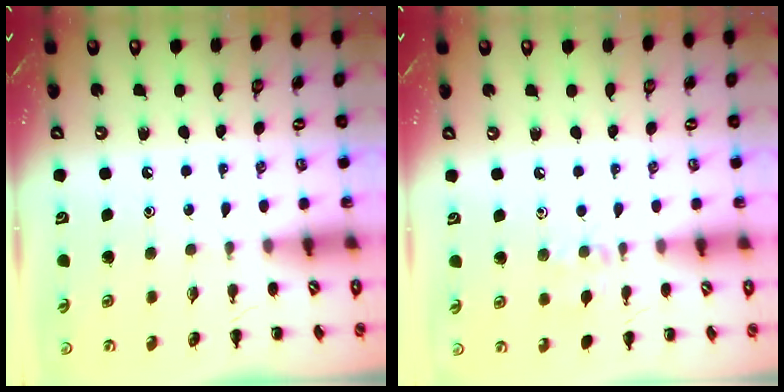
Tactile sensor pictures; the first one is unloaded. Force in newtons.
{"total": 6.9, "press": 6.6, "slide": 1.9}